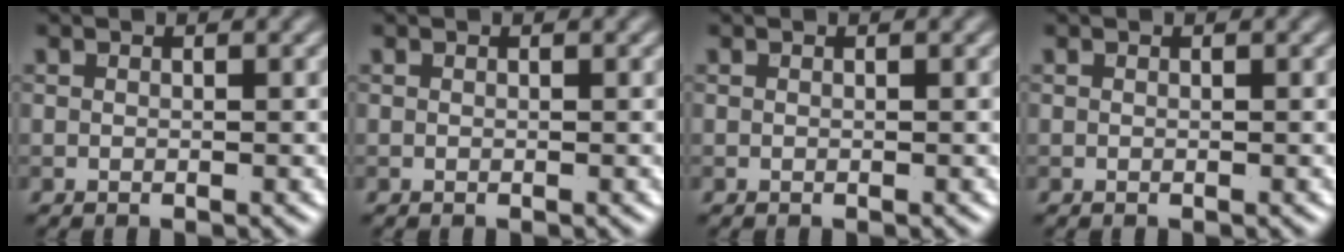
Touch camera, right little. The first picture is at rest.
{"total": 0.0}
{"total": 0.0}
{"total": 0.0}